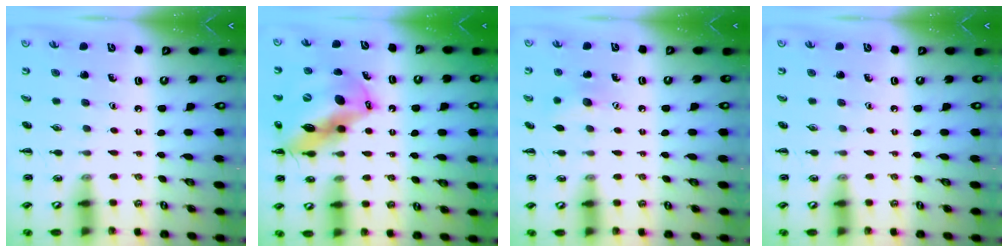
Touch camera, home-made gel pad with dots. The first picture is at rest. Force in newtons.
{"total": 17.3, "press": 16.6, "slide": 4.9}
{"total": 8.6, "press": 8.4, "slide": 1.7}
{"total": 0.0}